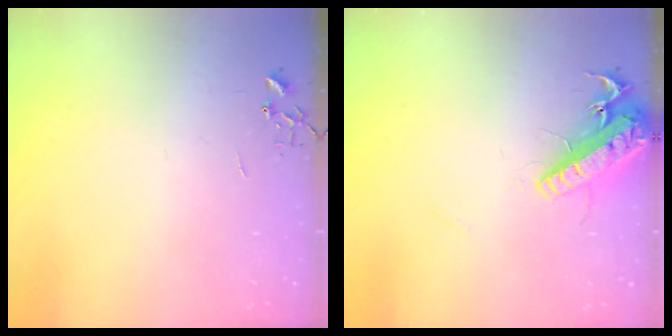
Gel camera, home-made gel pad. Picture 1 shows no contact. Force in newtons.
{"total": 16.5, "press": 16.2, "slide": 3.1}